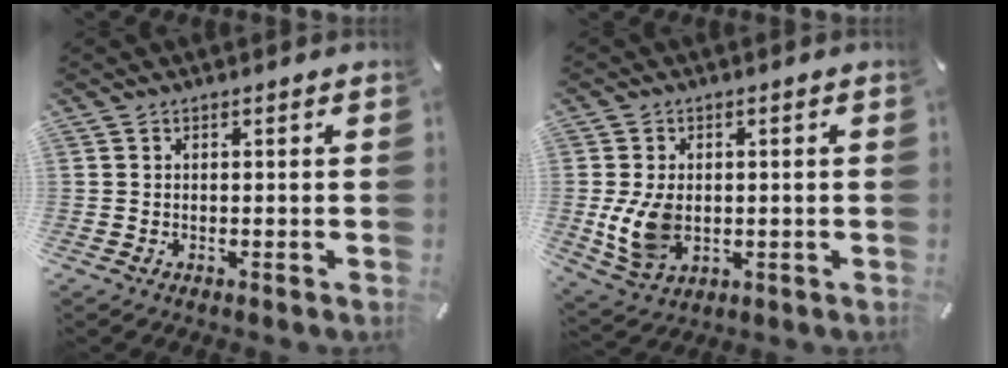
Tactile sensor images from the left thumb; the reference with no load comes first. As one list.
[{"total": 9.3, "force": [-0.6, 6.7, 6.4], "torque": [-0.132, -0.004, -0.010]}]